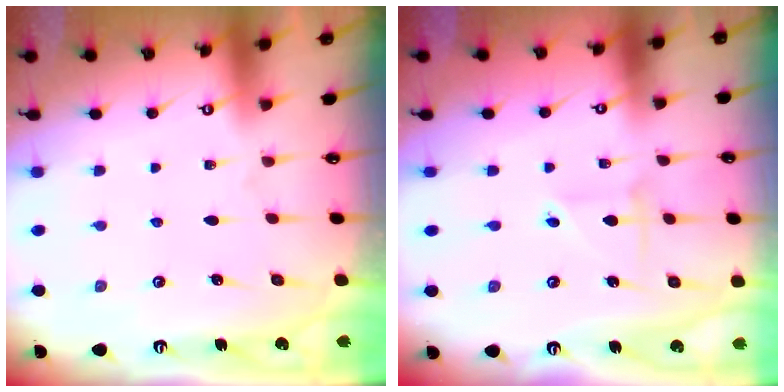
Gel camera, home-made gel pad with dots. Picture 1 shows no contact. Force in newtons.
{"total": 2.7, "press": 2.6, "slide": 0.3}